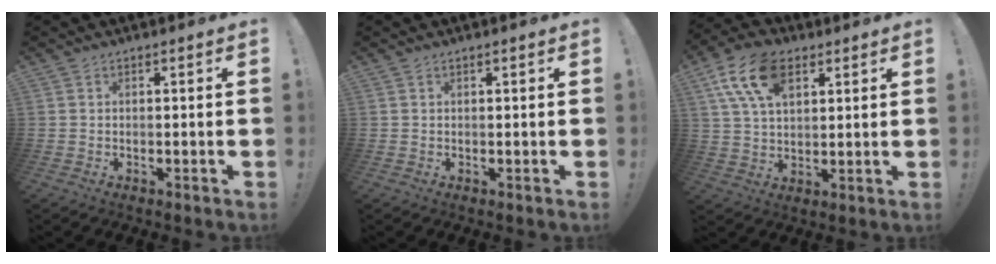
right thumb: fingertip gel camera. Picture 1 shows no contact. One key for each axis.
{"total": 0.7, "fx": 0.4, "fy": -0.2, "fz": 0.5, "tx": -0.004, "ty": -0.004, "tz": 0.005}
{"total": 14.8, "fx": 7.0, "fy": 8.7, "fz": 9.6, "tx": -0.177, "ty": -0.016, "tz": 0.128}